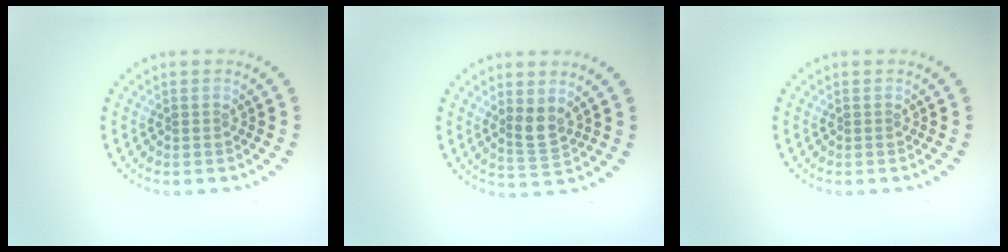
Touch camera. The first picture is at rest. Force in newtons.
{"total": 2.1, "press": 1.8, "slide": 1.2}
{"total": 0.0}